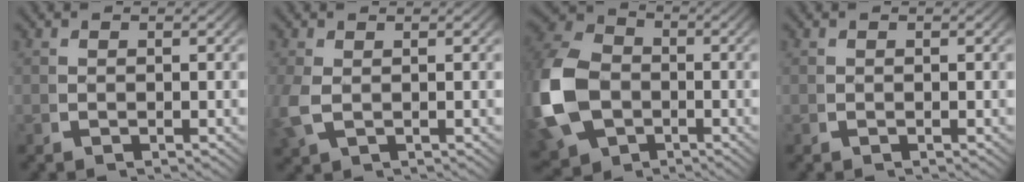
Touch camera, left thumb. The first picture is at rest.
{"total": 2.4, "force": [0.0, 1.5, 1.8], "torque": [-0.065, -0.012, 0.013]}
{"total": 13.8, "force": [-1.5, 10.7, 8.5], "torque": [-0.215, -0.050, -0.003]}
{"total": 0.0}